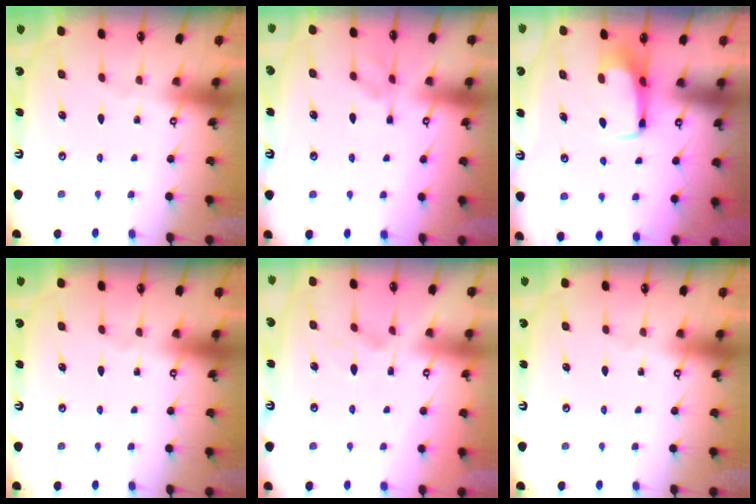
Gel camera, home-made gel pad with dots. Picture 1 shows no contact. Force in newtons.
{"total": 4.5, "press": 4.4, "slide": 0.5}
{"total": 3.3, "press": 3.3, "slide": 0.4}
{"total": 0.0}
{"total": 1.9, "press": 1.5, "slide": 1.1}
{"total": 0.0}